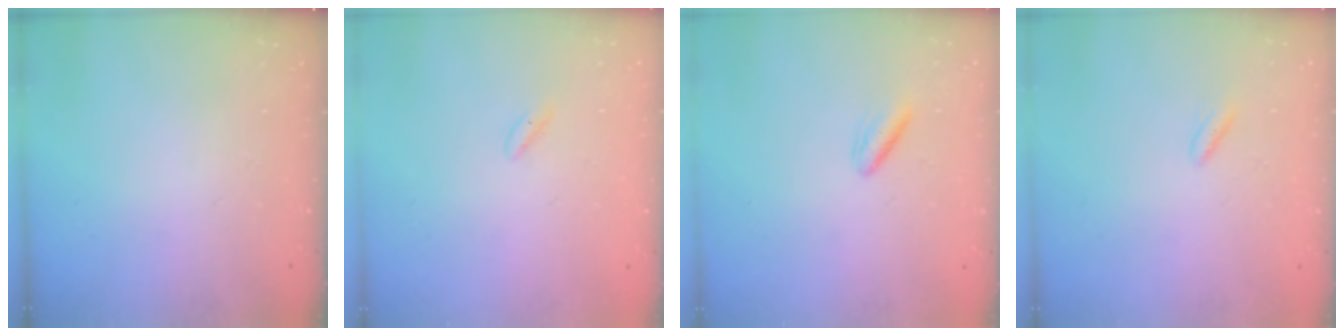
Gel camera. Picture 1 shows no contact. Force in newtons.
{"total": 1.2, "press": 0.9, "slide": 0.8}
{"total": 3.2, "press": 3.0, "slide": 1.2}
{"total": 2.0, "press": 1.9, "slide": 0.8}